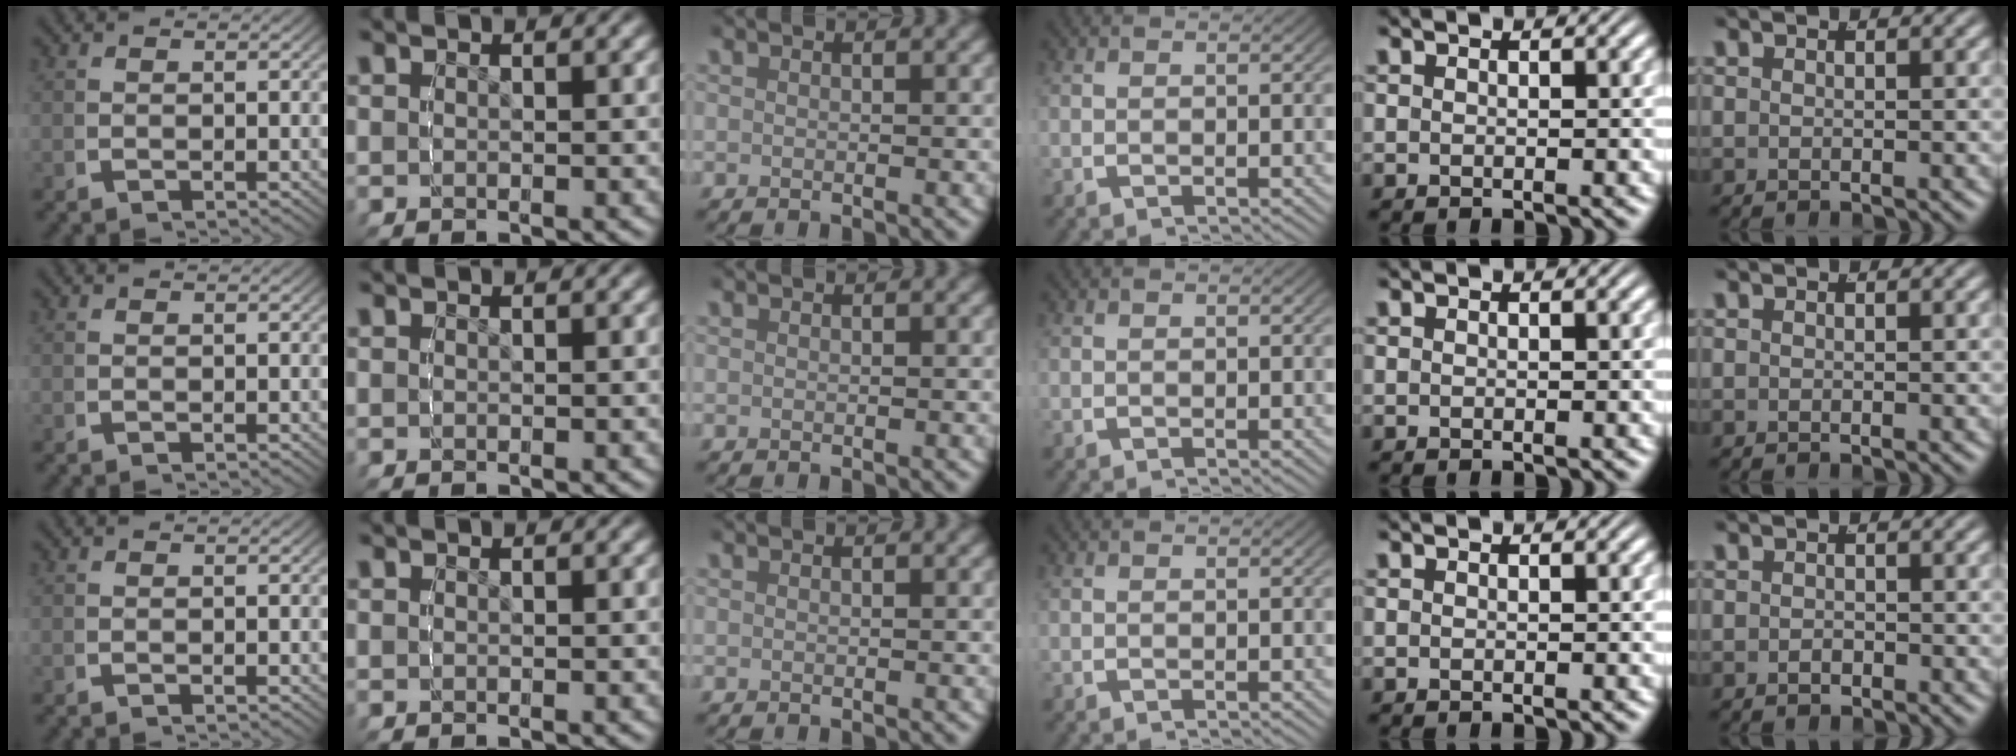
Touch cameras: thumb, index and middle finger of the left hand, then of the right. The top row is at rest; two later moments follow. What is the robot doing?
{"motion": "grasp_and_lifting", "object": "sponge"}